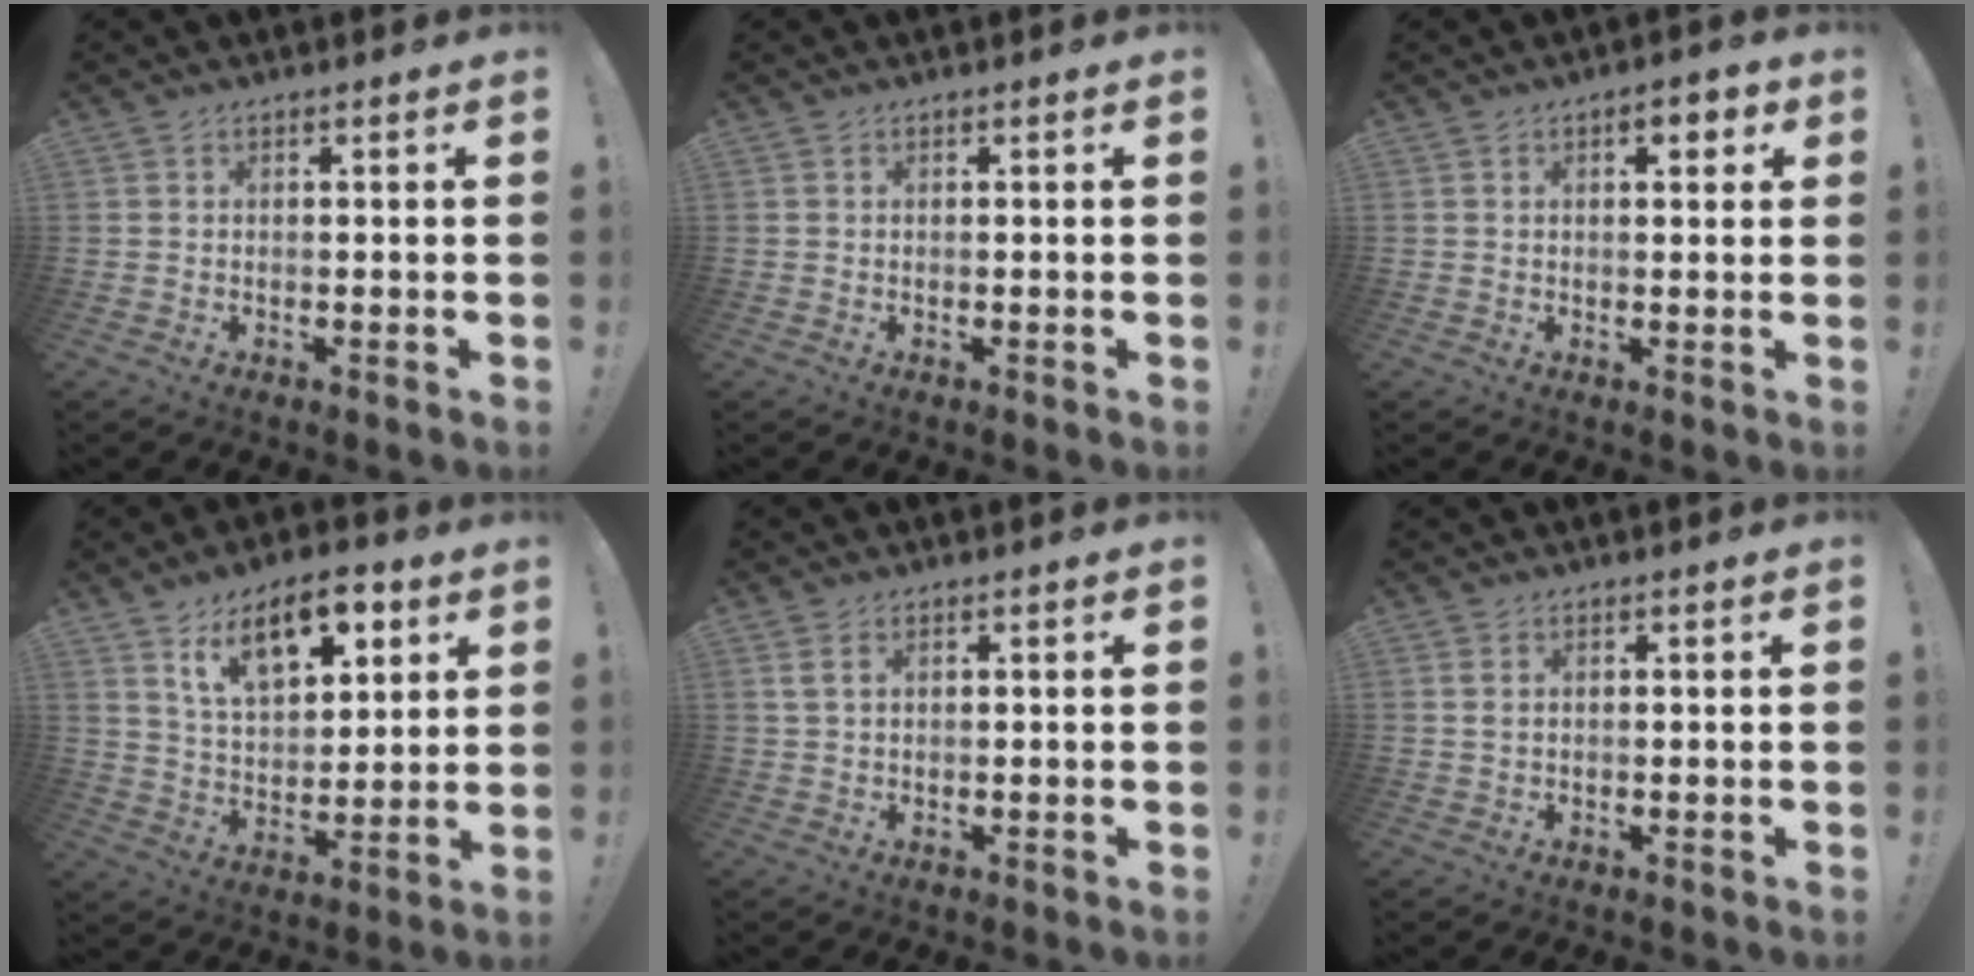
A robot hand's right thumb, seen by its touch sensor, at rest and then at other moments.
{"total": 0.0}
{"total": 4.1, "force": [1.7, 1.9, 3.2], "torque": [-0.025, -0.005, 0.022]}
{"total": 14.6, "force": [8.6, 7.2, 9.3], "torque": [-0.142, -0.035, 0.153]}
{"total": 2.5, "force": [1.1, 1.3, 1.8], "torque": [-0.030, 0.001, 0.020]}
{"total": 1.3, "force": [0.5, 0.7, 1.0], "torque": [-0.025, 0.004, 0.011]}